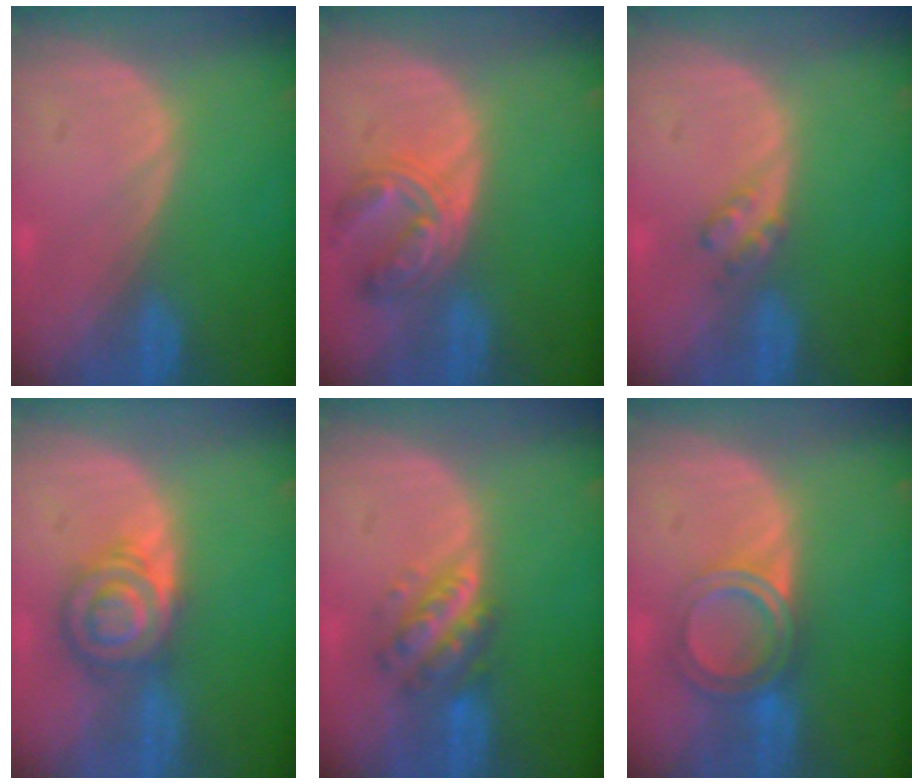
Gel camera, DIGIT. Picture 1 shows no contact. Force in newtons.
{"total": 6.1, "press": 6.0, "slide": 0.7}
{"total": 2.4, "press": 2.4, "slide": 0.2}
{"total": 6.4, "press": 6.4, "slide": 0.0}
{"total": 5.8, "press": 5.3, "slide": 2.4}
{"total": 6.3, "press": 5.4, "slide": 3.3}